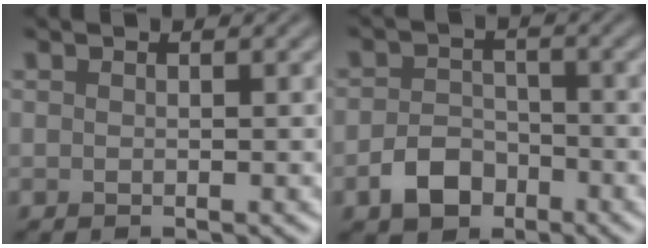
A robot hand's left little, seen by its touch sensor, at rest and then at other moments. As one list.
[{"total": 3.6, "force": [-2.1, 2.5, 1.7], "torque": [-0.027, 0.002, -0.041]}]